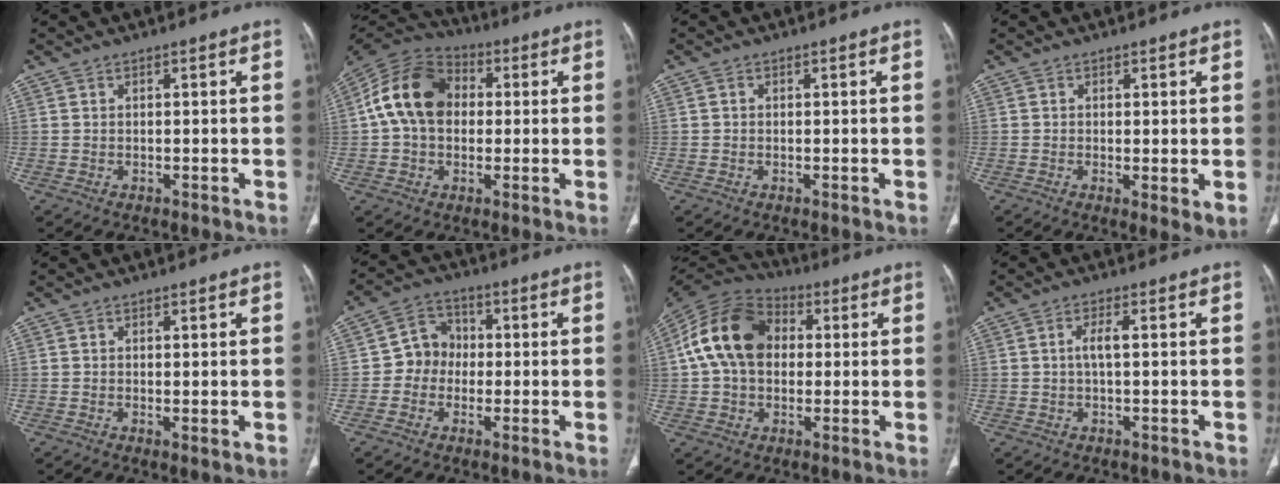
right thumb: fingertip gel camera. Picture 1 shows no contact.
{"total": 15.1, "force": [1.5, 11.2, 10.1], "torque": [-0.170, 0.031, 0.015]}
{"total": 0.5, "force": [0.0, 0.5, 0.2], "torque": [-0.001, 0.002, -0.002]}
{"total": 3.6, "force": [-0.2, 1.1, 3.4], "torque": [-0.060, -0.015, -0.006]}
{"total": 1.4, "force": [-0.1, 0.5, 1.3], "torque": [-0.028, -0.008, -0.001]}
{"total": 6.9, "force": [-0.8, 6.3, 2.8], "torque": [-0.016, 0.022, -0.029]}
{"total": 16.5, "force": [2.1, 12.0, 11.1], "torque": [-0.191, 0.031, 0.027]}
{"total": 2.6, "force": [0.1, 0.8, 2.5], "torque": [-0.058, 0.007, 0.001]}